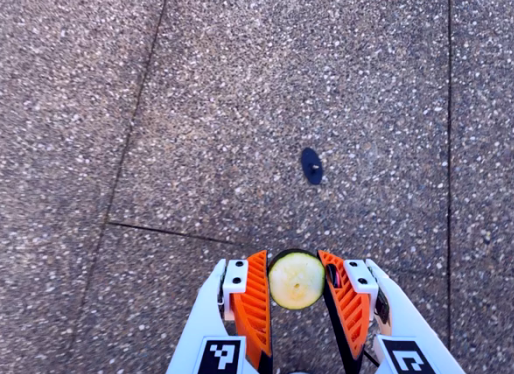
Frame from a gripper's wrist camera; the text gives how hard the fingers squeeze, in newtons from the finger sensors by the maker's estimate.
{"total": 10.2, "left": 10.1, "right": 10.4}